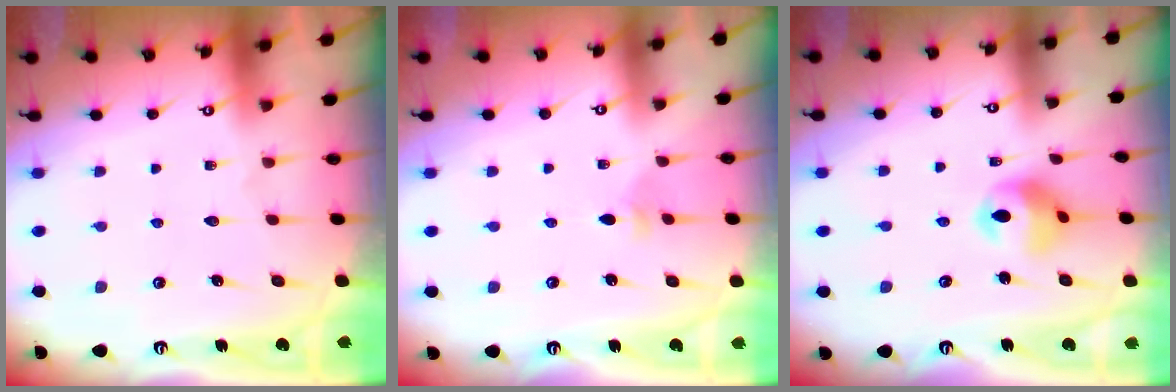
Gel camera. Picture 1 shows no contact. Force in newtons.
{"total": 2.2, "press": 2.2, "slide": 0.5}
{"total": 10.8, "press": 10.7, "slide": 1.3}